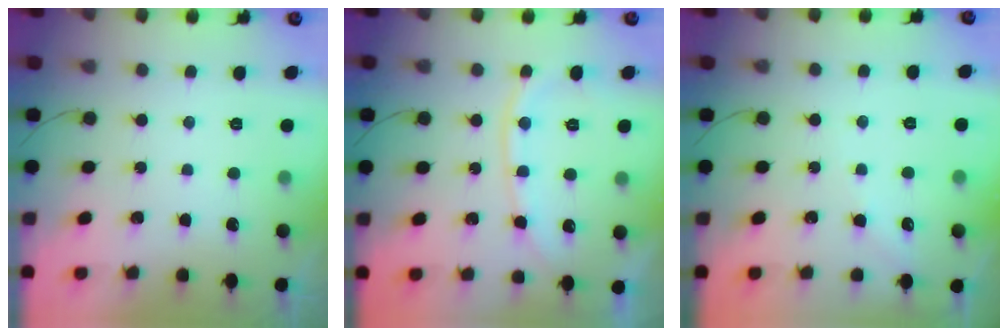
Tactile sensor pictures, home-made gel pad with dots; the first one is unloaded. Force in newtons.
{"total": 11.1, "press": 11.0, "slide": 1.6}
{"total": 3.0, "press": 3.0, "slide": 0.4}